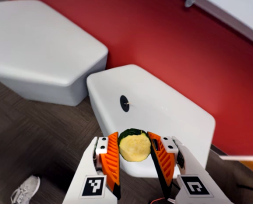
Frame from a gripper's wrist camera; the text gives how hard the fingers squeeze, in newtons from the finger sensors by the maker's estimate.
{"total": 10.6, "left": 11.2, "right": 10.0}